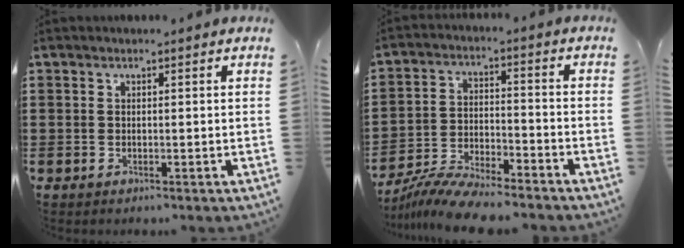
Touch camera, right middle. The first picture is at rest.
{"total": 8.6, "force": [-8.2, 0.6, 2.4], "torque": [-0.052, 0.009, -0.162]}